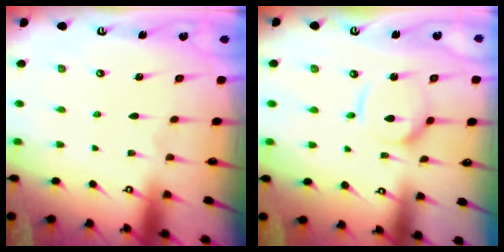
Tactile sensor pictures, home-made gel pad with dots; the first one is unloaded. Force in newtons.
{"total": 9.6, "press": 9.6, "slide": 0.9}